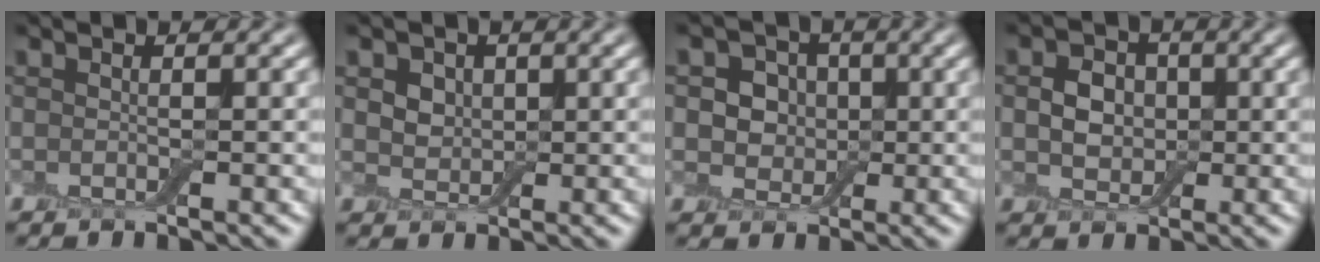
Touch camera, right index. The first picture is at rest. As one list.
[{"total": 3.2, "force": [1.4, 2.4, 1.6], "torque": [-0.041, 0.009, 0.021]}, {"total": 4.4, "force": [0.7, 3.8, 2.1], "torque": [-0.028, 0.008, -0.008]}, {"total": 3.1, "force": [0.1, 2.6, 1.7], "torque": [-0.029, 0.003, -0.003]}]